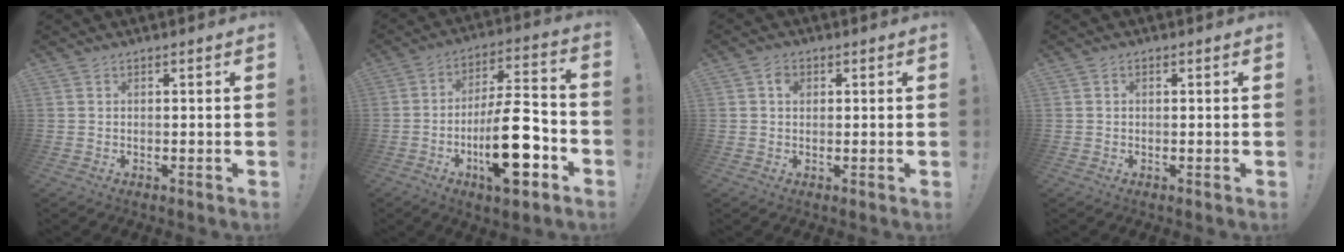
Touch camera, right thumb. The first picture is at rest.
{"total": 19.9, "force": [-6.2, 6.8, 17.6], "torque": [-0.286, 0.028, -0.098]}
{"total": 2.4, "force": [0.5, 2.0, 1.2], "torque": [-0.010, 0.002, 0.006]}
{"total": 0.7, "force": [-0.1, 0.5, 0.4], "torque": [-0.007, 0.003, -0.003]}